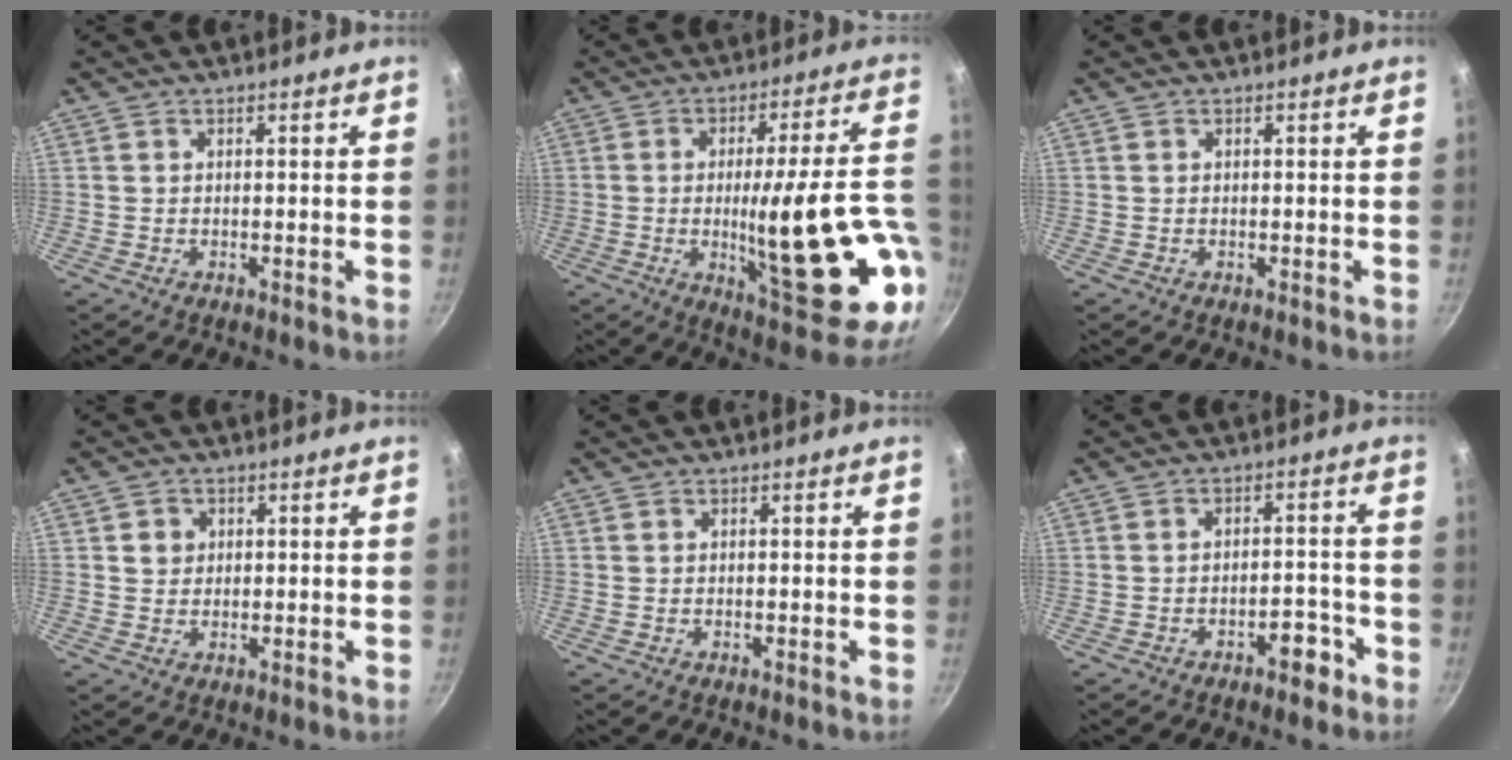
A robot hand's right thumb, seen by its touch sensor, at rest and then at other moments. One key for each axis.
{"total": 23.1, "fx": -4.6, "fy": 5.6, "fz": 22.0, "tx": -0.294, "ty": 0.008, "tz": -0.048}
{"total": 0.0}
{"total": 2.7, "fx": 0.7, "fy": 2.5, "fz": 0.8, "tx": 0.000, "ty": 0.003, "tz": 0.009}
{"total": 0.0}
{"total": 4.4, "fx": -2.8, "fy": 2.0, "fz": 2.7, "tx": -0.015, "ty": 0.033, "tz": -0.032}